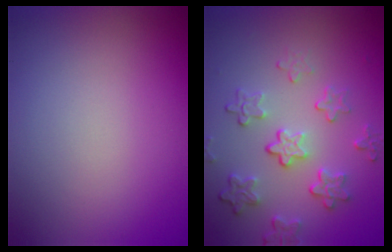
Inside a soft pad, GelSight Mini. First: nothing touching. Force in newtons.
{"total": 4.4, "press": 3.3, "slide": 2.9}